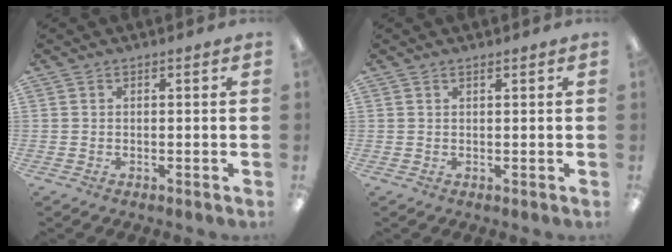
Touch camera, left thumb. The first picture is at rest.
{"total": 0.6, "force": [0.5, 0.1, 0.3], "torque": [-0.007, 0.000, 0.010]}